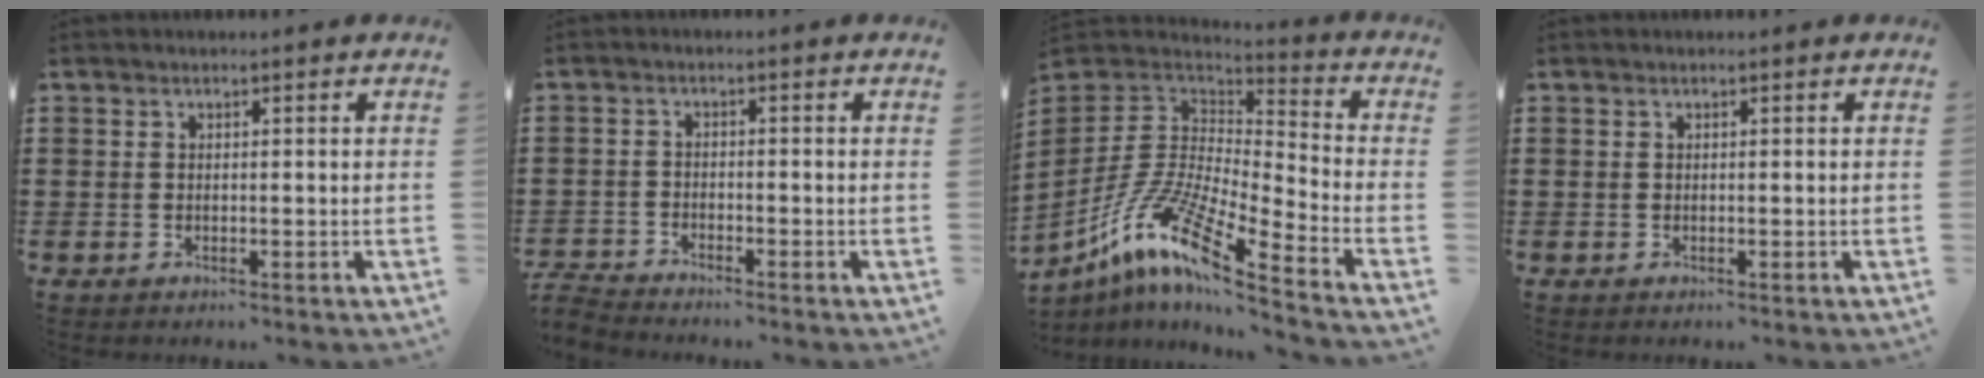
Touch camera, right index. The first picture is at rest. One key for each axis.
{"total": 2.7, "fx": -2.7, "fy": 0.1, "fz": -0.1, "tx": -0.010, "ty": -0.003, "tz": -0.060}
{"total": 12.7, "fx": -8.9, "fy": 2.2, "fz": 8.8, "tx": -0.198, "ty": -0.004, "tz": -0.185}
{"total": 0.0}